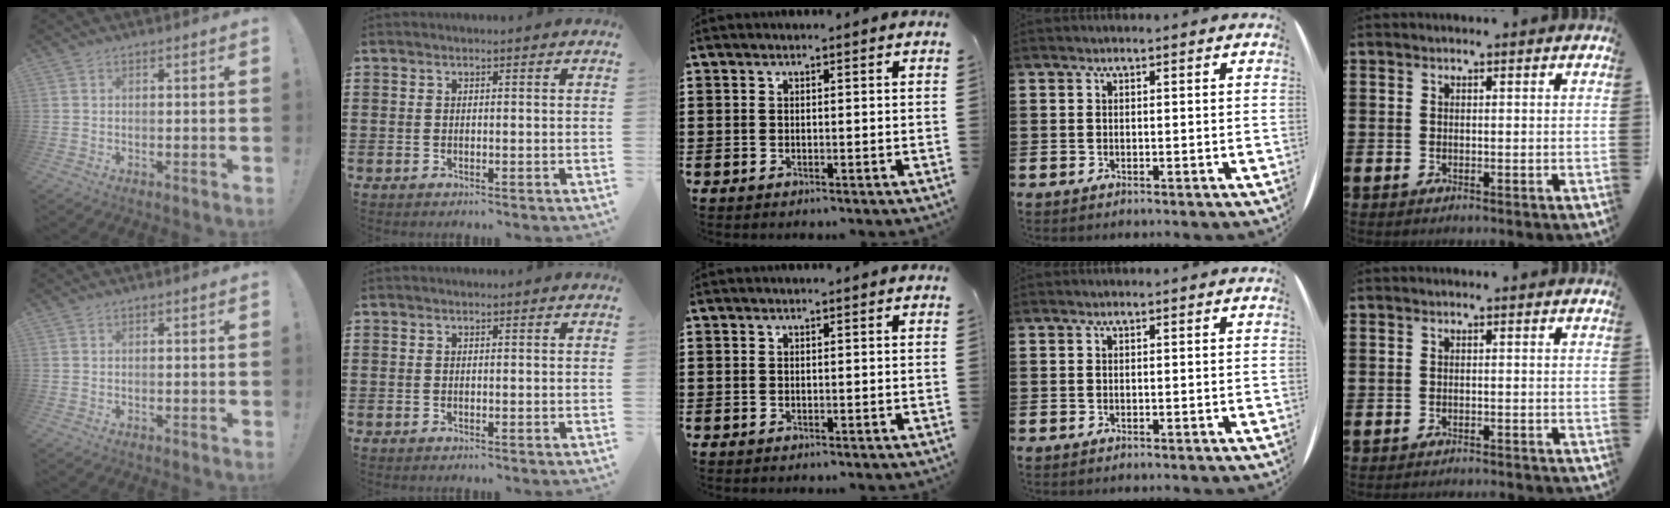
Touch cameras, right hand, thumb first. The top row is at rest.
{"little": {"total": 1.0, "force": [-1.0, -0.2, -0.1], "torque": [0.000, 0.002, -0.021]}}